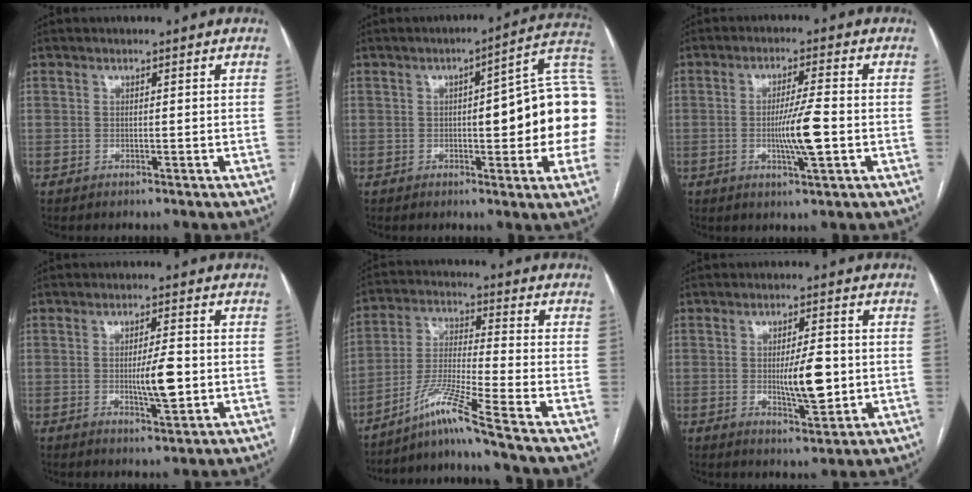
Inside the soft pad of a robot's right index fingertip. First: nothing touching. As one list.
[{"total": 17.6, "force": [-0.2, 3.3, 17.3], "torque": [-0.178, 0.034, 0.000]}, {"total": 6.8, "force": [-1.3, 0.0, 6.6], "torque": [-0.120, -0.009, -0.023]}, {"total": 5.6, "force": [-0.7, 0.9, 5.5], "torque": [-0.092, -0.006, -0.008]}, {"total": 9.3, "force": [-6.9, -2.7, 5.6], "torque": [-0.120, -0.018, -0.131]}, {"total": 7.4, "force": [-0.5, 1.8, 7.1], "torque": [-0.115, -0.007, -0.004]}]